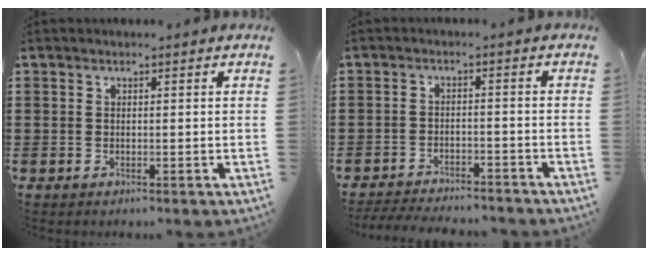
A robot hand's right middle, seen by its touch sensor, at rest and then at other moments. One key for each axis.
{"total": 3.7, "fx": -3.7, "fy": 0.3, "fz": 0.5, "tx": -0.016, "ty": 0.000, "tz": -0.079}